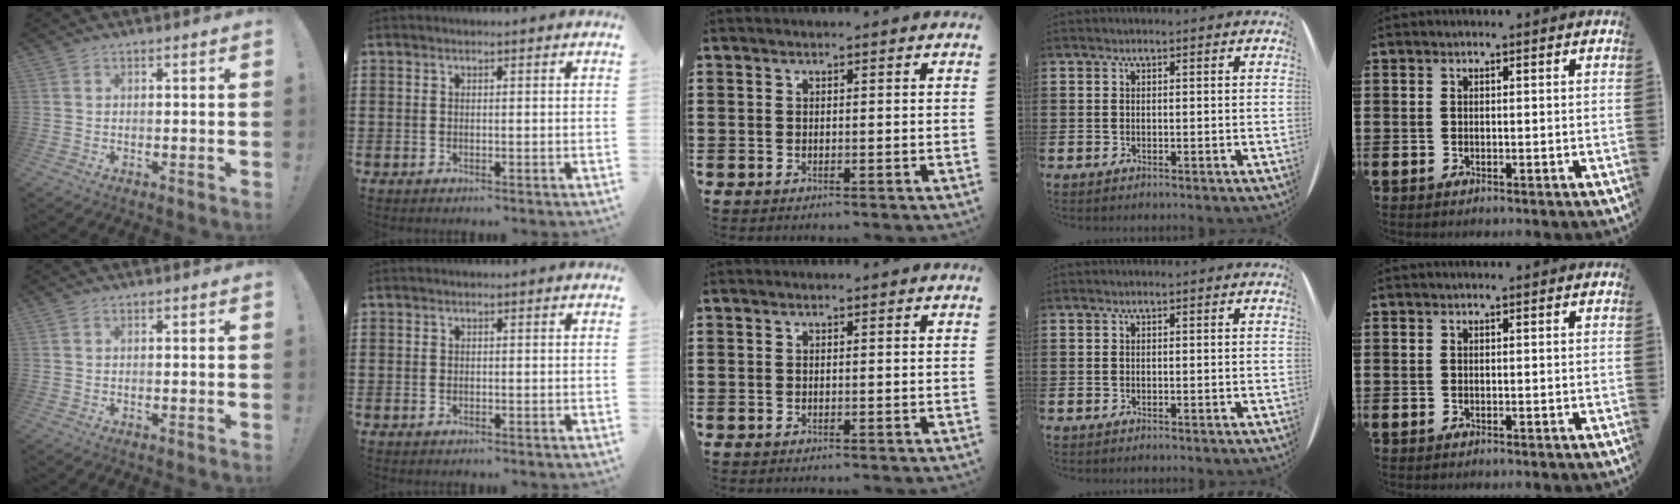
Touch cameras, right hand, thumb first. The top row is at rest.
{}